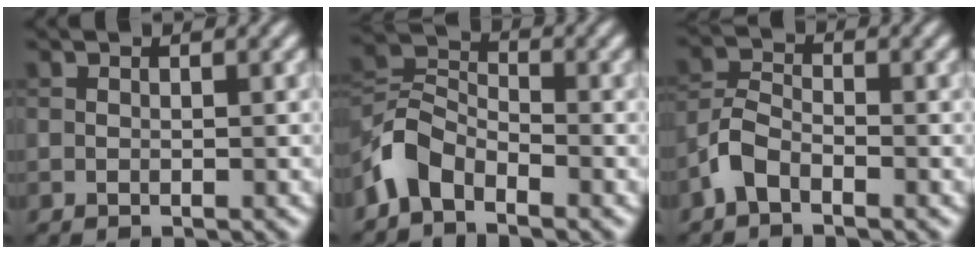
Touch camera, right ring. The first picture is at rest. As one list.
[{"total": 4.6, "force": [-3.2, 2.4, 2.1], "torque": [-0.046, 0.007, -0.080]}, {"total": 2.9, "force": [-1.9, 1.4, 1.7], "torque": [-0.038, 0.008, -0.048]}]